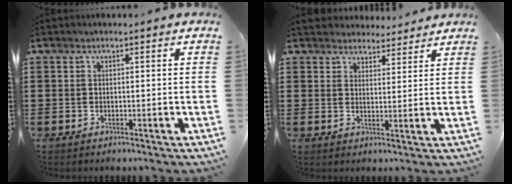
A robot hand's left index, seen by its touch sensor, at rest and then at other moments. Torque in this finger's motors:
{"motor_torque": [0.84, -0.13, 0.01, -0.01]}